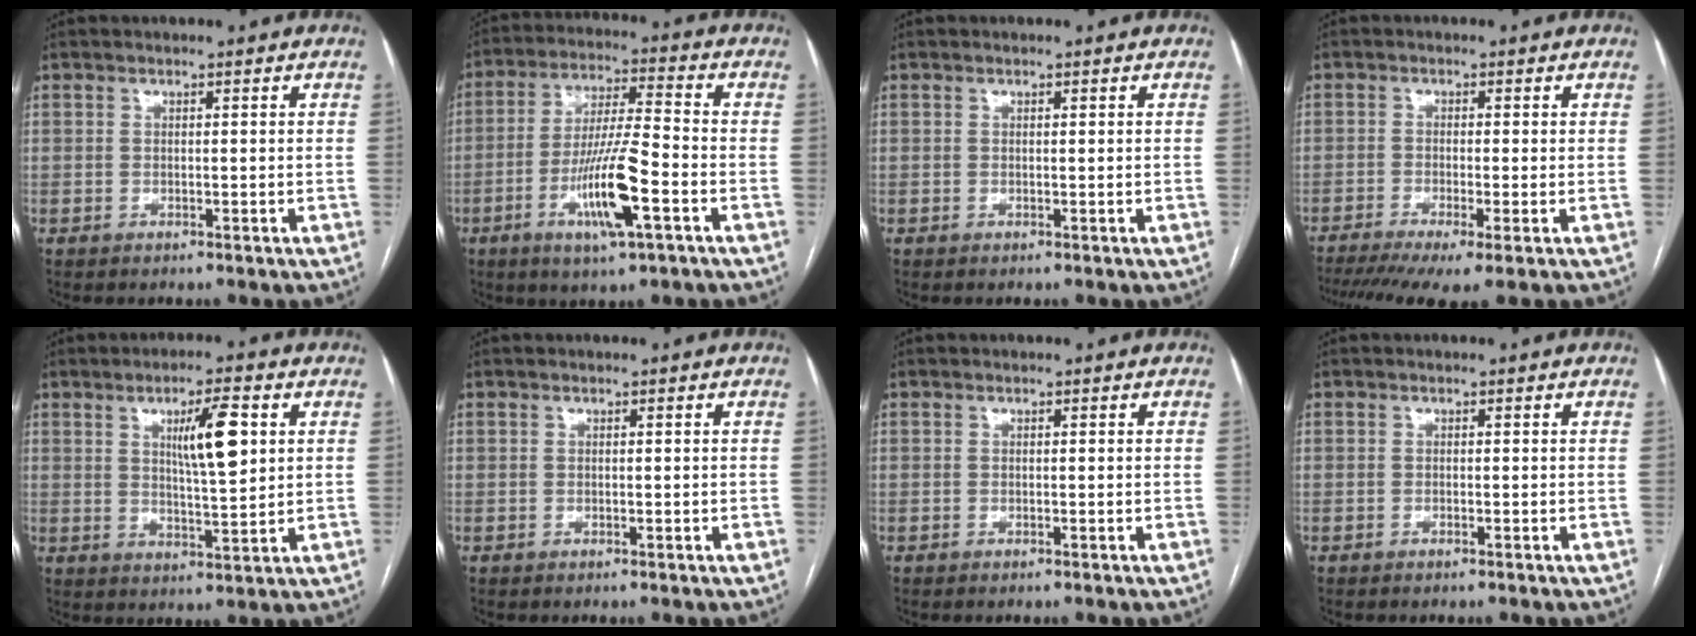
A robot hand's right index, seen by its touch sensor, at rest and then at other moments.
{"total": 12.2, "force": [-4.5, 1.0, 11.3], "torque": [-0.213, -0.009, -0.081]}
{"total": 0.0}
{"total": 9.3, "force": [-6.1, 1.1, 7.0], "torque": [-0.117, -0.013, -0.100]}
{"total": 8.1, "force": [2.6, 1.2, 7.6], "torque": [-0.126, 0.001, 0.045]}
{"total": 0.0}
{"total": 0.0}
{"total": 0.0}